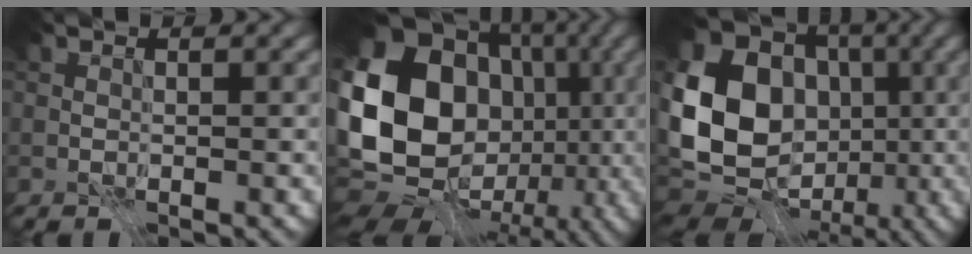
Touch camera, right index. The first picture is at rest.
{"total": 18.9, "force": [-0.3, 15.0, 11.5], "torque": [-0.242, 0.006, 0.008]}
{"total": 16.8, "force": [-1.0, 13.5, 9.9], "torque": [-0.211, 0.002, -0.013]}